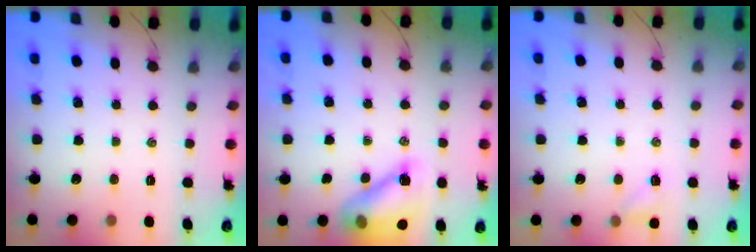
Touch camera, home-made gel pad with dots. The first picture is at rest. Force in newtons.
{"total": 13.0, "press": 12.4, "slide": 3.8}
{"total": 4.0, "press": 3.8, "slide": 1.3}